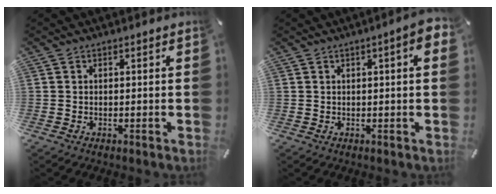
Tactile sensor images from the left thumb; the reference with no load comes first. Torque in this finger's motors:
{"motor_torque": [0.75, -0.32, 0.23, 0.06, 0.00]}